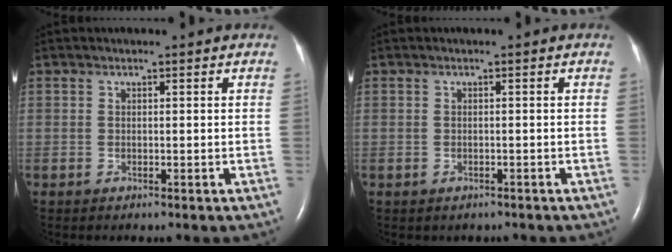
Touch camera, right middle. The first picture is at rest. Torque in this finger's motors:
{"motor_torque": [-0.10, 0.04, 0.02, 0.00]}